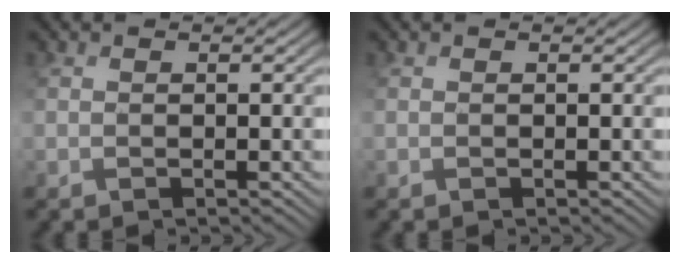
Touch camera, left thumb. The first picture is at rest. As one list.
[{"total": 0.0}]